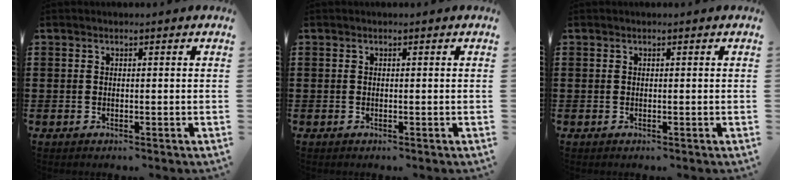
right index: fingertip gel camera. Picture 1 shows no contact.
{"total": 0.0}
{"total": 0.0}